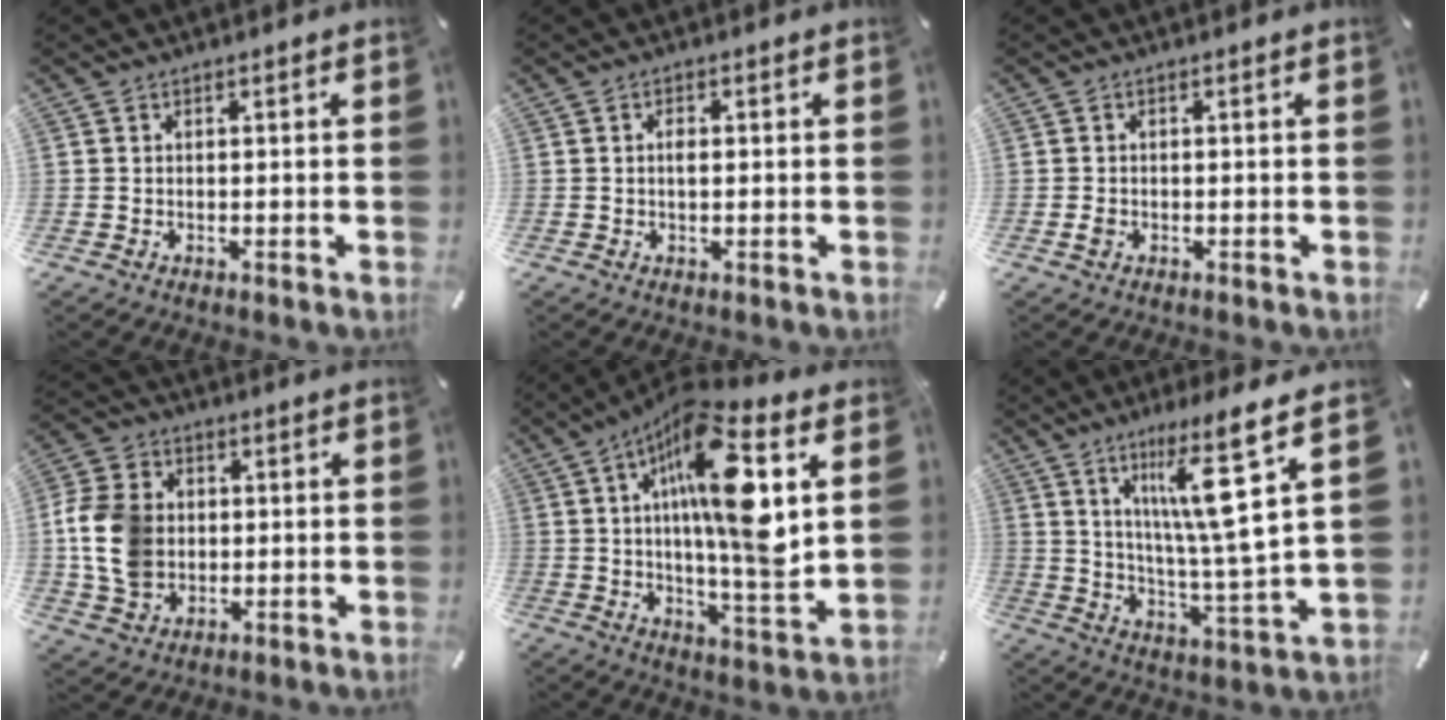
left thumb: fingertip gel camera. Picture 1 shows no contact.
{"total": 1.6, "force": [0.1, 0.7, 1.4], "torque": [-0.029, 0.003, 0.000]}
{"total": 1.0, "force": [-0.3, 0.8, 0.6], "torque": [-0.011, 0.003, -0.007]}
{"total": 12.4, "force": [0.2, 10.2, 7.0], "torque": [-0.161, 0.013, 0.004]}
{"total": 20.3, "force": [6.0, 5.3, 18.7], "torque": [-0.332, -0.029, 0.080]}
{"total": 16.0, "force": [8.5, 1.2, 13.5], "torque": [-0.221, -0.048, 0.121]}